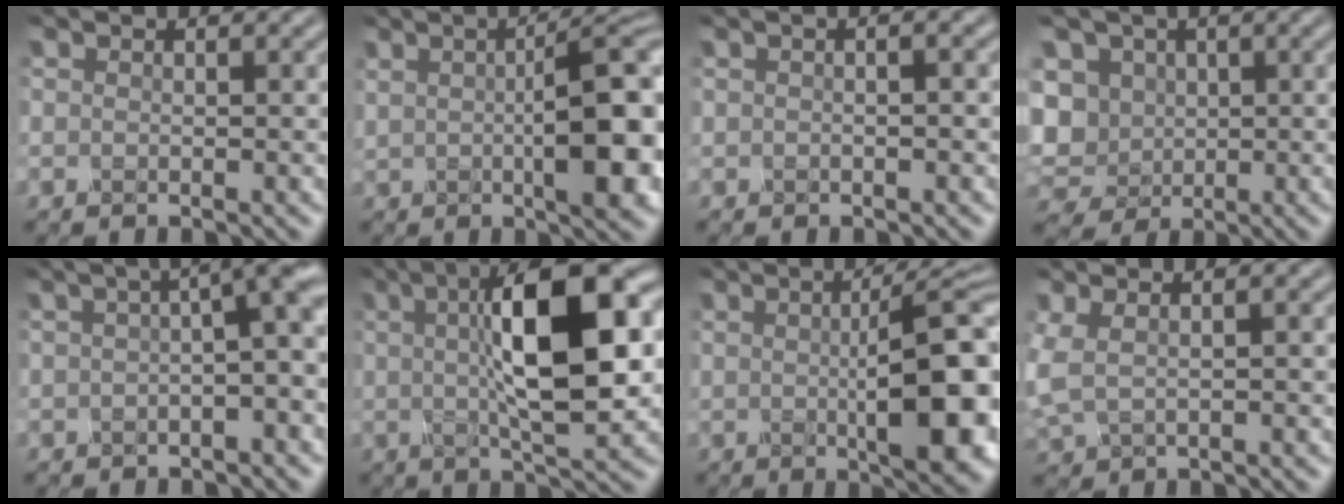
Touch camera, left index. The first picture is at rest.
{"total": 10.5, "force": [0.4, 3.4, 9.9], "torque": [-0.130, 0.004, 0.009]}
{"total": 2.2, "force": [0.4, 1.0, 1.9], "torque": [-0.016, 0.006, -0.011]}
{"total": 7.5, "force": [0.4, 6.4, 3.8], "torque": [-0.089, 0.007, -0.013]}
{"total": 7.5, "force": [1.1, 2.1, 7.1], "torque": [-0.068, 0.024, 0.008]}
{"total": 11.9, "force": [2.0, 3.5, 11.2], "torque": [-0.170, 0.010, 0.030]}
{"total": 11.4, "force": [0.1, 3.2, 10.9], "torque": [-0.135, 0.003, 0.003]}
{"total": 2.4, "force": [0.6, 1.3, 2.0], "torque": [-0.063, 0.002, 0.015]}